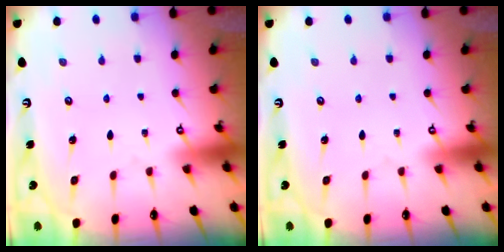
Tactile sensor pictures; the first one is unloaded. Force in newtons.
{"total": 0.0}